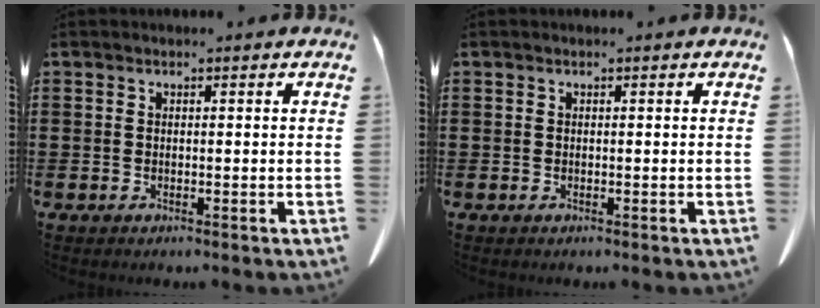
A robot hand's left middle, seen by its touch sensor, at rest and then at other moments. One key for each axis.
{"total": 0.0}